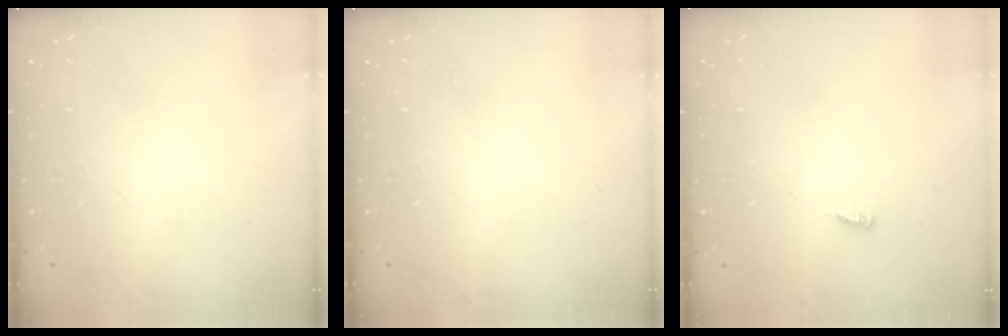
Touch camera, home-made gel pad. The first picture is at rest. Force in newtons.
{"total": 0.0}
{"total": 3.0, "press": 3.0, "slide": 0.0}